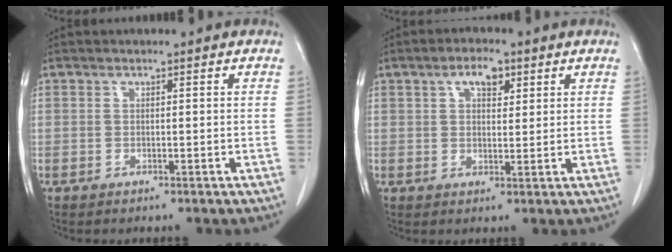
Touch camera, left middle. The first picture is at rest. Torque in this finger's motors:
{"motor_torque": [0.71, -0.25, 0.05, 0.03]}